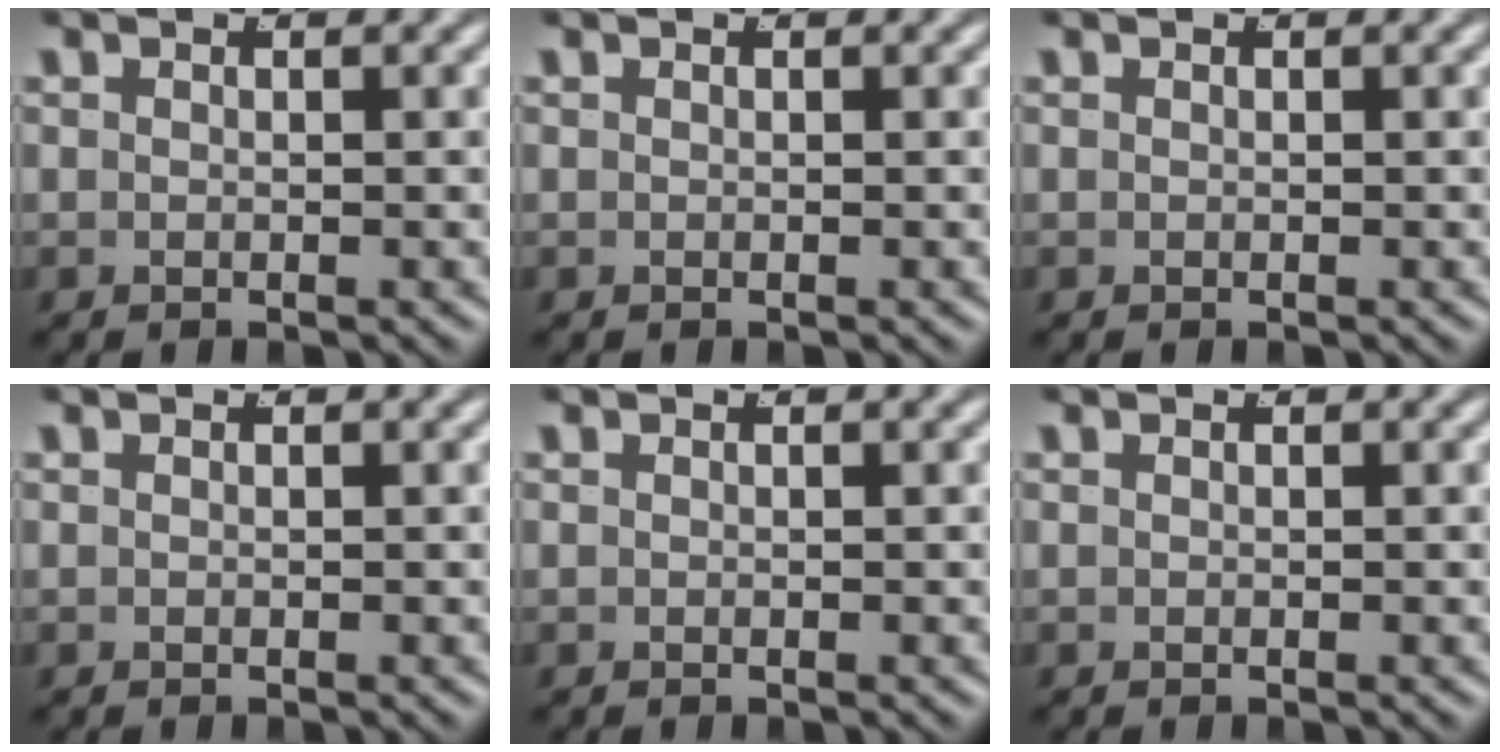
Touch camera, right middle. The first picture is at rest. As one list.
[{"total": 0.0}, {"total": 0.0}, {"total": 0.0}, {"total": 0.0}, {"total": 0.0}]